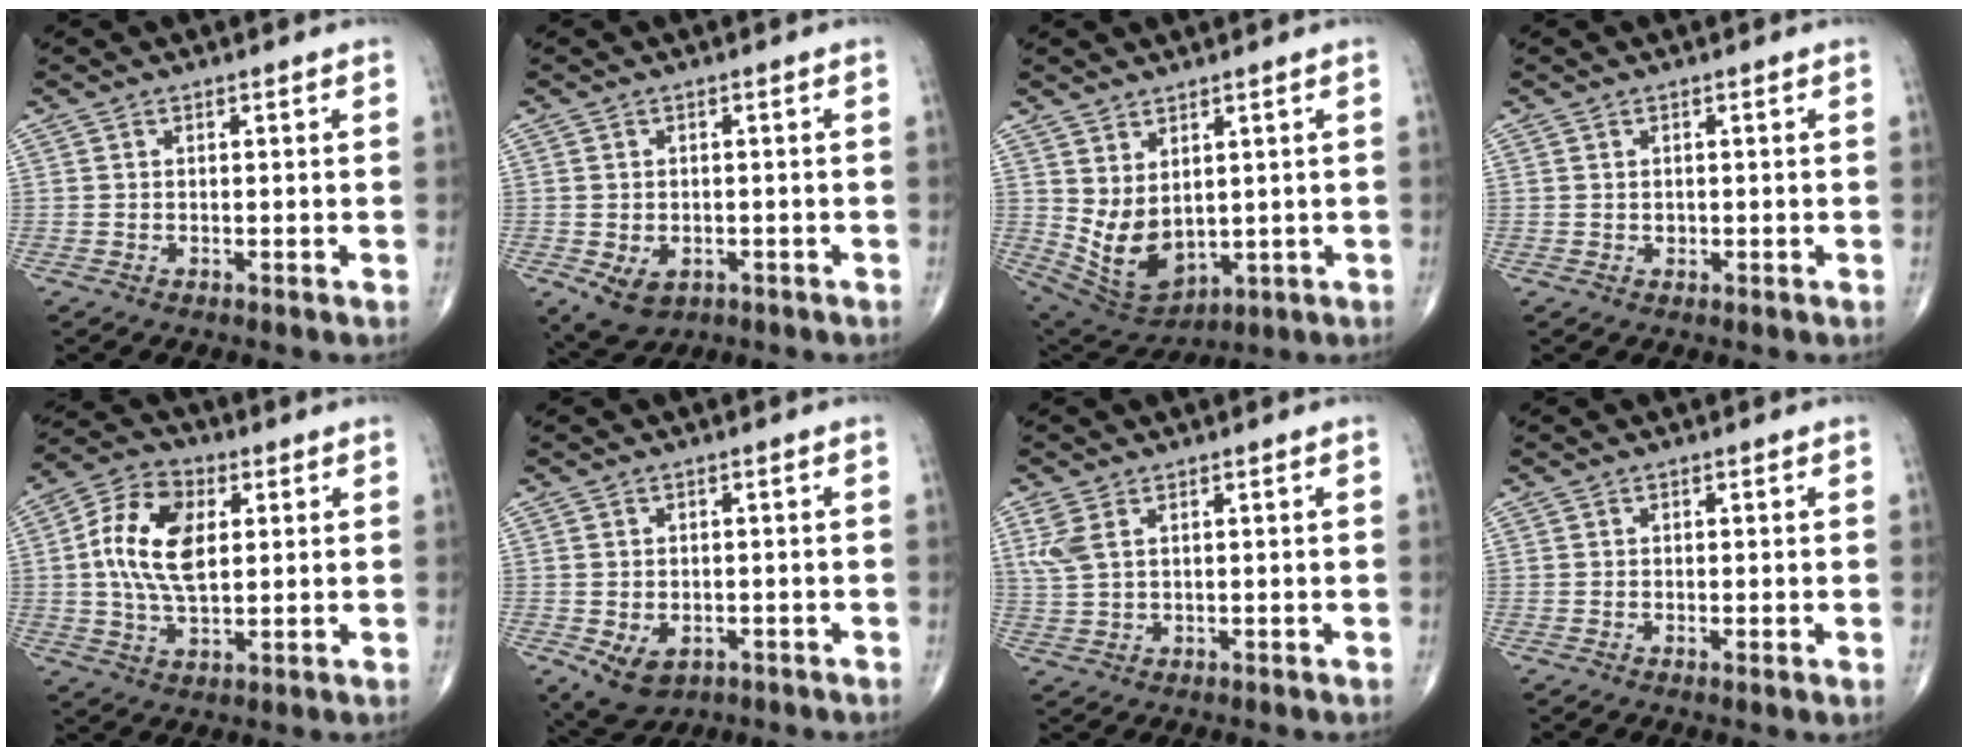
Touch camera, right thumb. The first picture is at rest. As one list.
[{"total": 5.6, "force": [-2.0, 3.9, 3.4], "torque": [-0.051, 0.002, -0.021]}, {"total": 10.1, "force": [1.3, 6.3, 7.8], "torque": [-0.130, -0.020, 0.055]}, {"total": 0.6, "force": [0.1, 0.6, 0.2], "torque": [0.001, 0.002, 0.001]}, {"total": 13.1, "force": [2.1, 7.5, 10.5], "torque": [-0.193, 0.008, 0.033]}, {"total": 6.1, "force": [-2.2, 4.2, 3.9], "torque": [-0.057, 0.002, -0.023]}, {"total": 4.2, "force": [1.8, 2.3, 3.0], "torque": [-0.078, 0.007, 0.043]}, {"total": 0.9, "force": [-0.1, 0.1, 0.9], "torque": [-0.018, -0.004, -0.004]}]